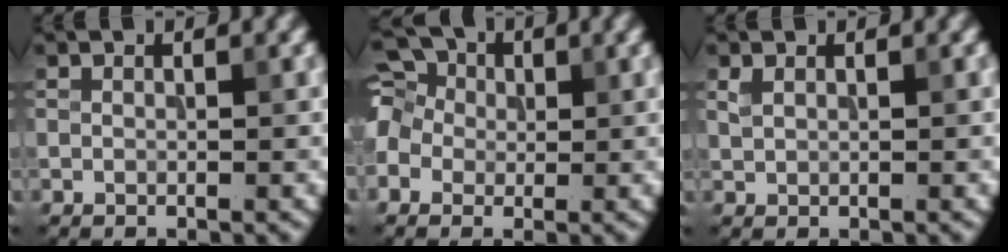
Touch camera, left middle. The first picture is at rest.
{"total": 7.8, "force": [1.0, 6.6, 4.2], "torque": [-0.093, 0.041, -0.031]}
{"total": 0.8, "force": [0.5, 0.4, 0.4], "torque": [-0.013, 0.000, 0.014]}